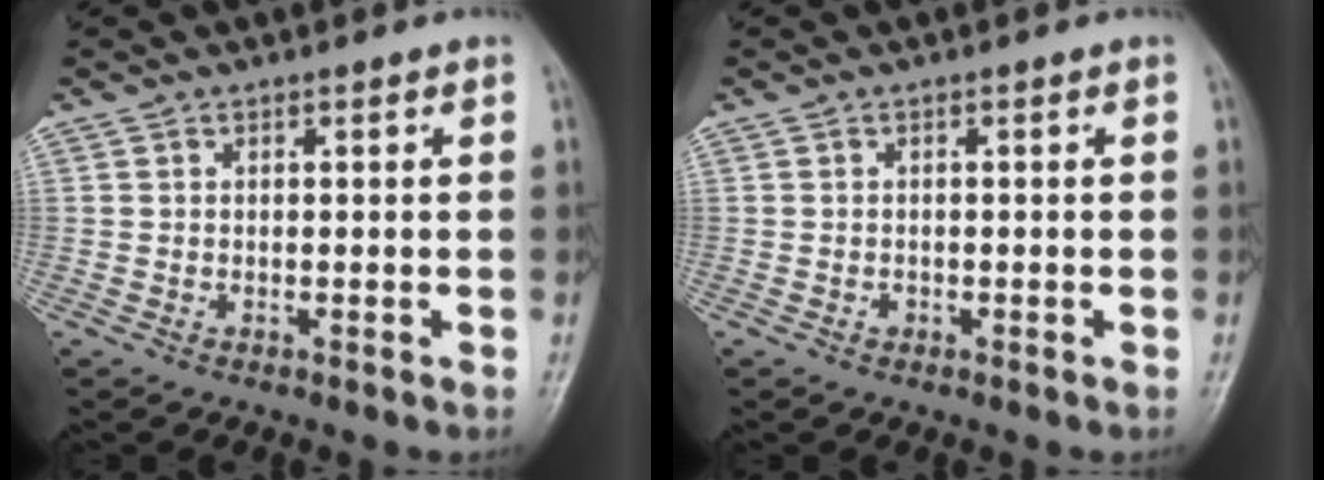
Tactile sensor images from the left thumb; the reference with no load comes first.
{"total": 0.9, "force": [-0.5, 0.7, 0.4], "torque": [-0.002, 0.005, -0.007]}